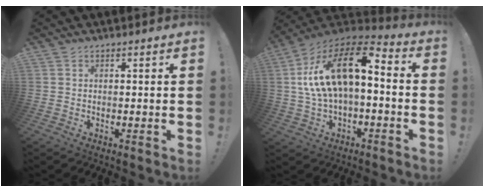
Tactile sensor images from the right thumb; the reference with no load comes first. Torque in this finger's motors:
{"motor_torque": [1.62, 2.15, 2.36, -0.41, 0.46]}